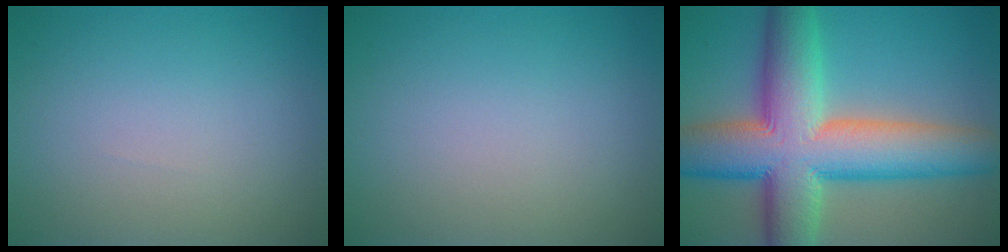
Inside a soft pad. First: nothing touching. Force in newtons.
{"total": 0.0}
{"total": 13.7, "press": 13.7, "slide": 0.5}